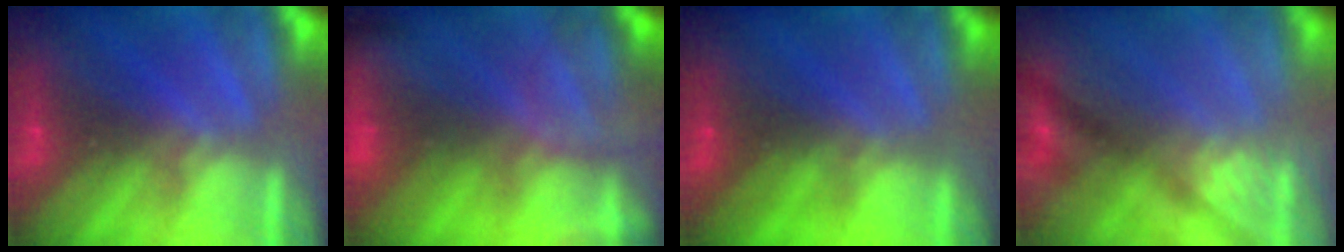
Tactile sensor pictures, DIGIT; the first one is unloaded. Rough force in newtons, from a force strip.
{"total": 8.1}
{"total": 2.2}
{"total": 2.7}